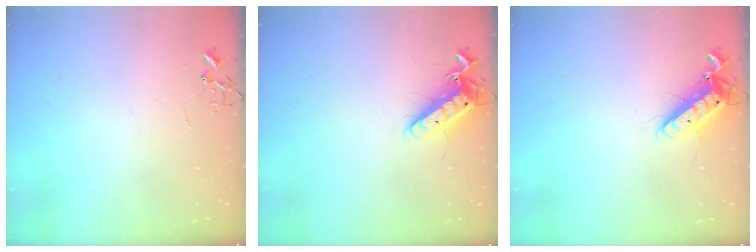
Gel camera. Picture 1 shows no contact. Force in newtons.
{"total": 12.5, "press": 12.5, "slide": 1.1}
{"total": 12.2, "press": 12.1, "slide": 1.7}